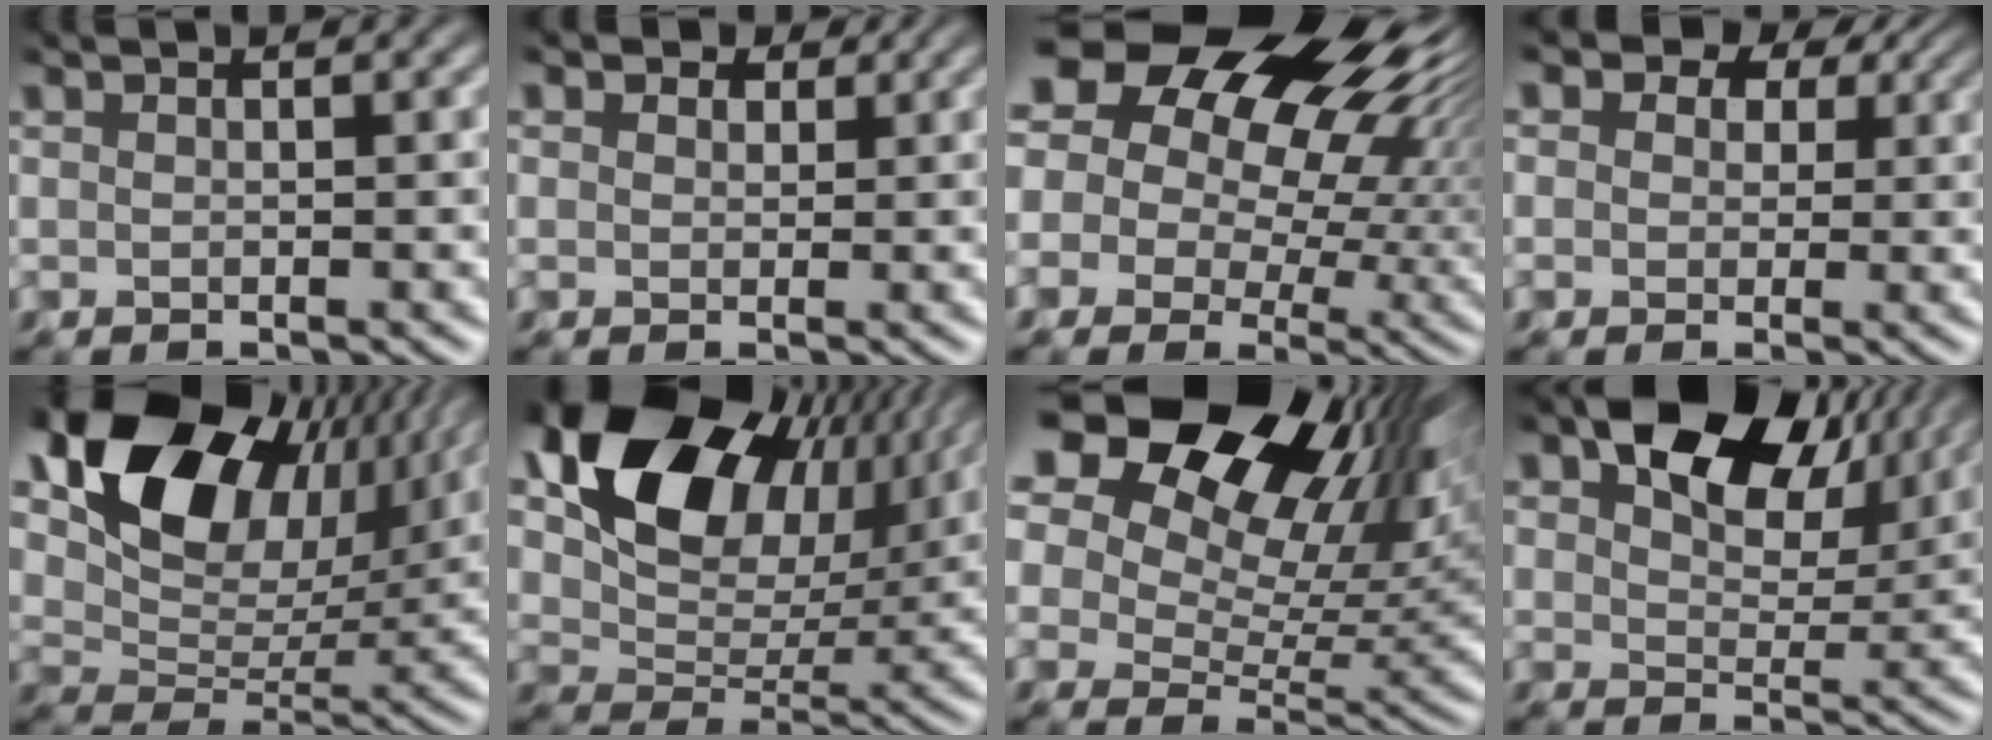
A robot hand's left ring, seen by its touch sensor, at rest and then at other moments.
{"total": 2.5, "force": [1.2, 1.8, 1.3], "torque": [-0.020, 0.009, 0.008]}
{"total": 18.2, "force": [9.1, 10.4, 11.8], "torque": [-0.182, 0.053, 0.136]}
{"total": 8.4, "force": [3.9, 6.0, 4.4], "torque": [-0.052, 0.032, 0.028]}
{"total": 14.3, "force": [8.0, 8.9, 7.9], "torque": [-0.143, 0.029, 0.143]}
{"total": 13.2, "force": [6.7, 8.5, 7.5], "torque": [-0.136, 0.018, 0.122]}
{"total": 21.0, "force": [12.8, 9.4, 13.7], "torque": [-0.229, 0.082, 0.194]}
{"total": 10.0, "force": [5.6, 5.6, 6.1], "torque": [-0.092, 0.006, 0.088]}